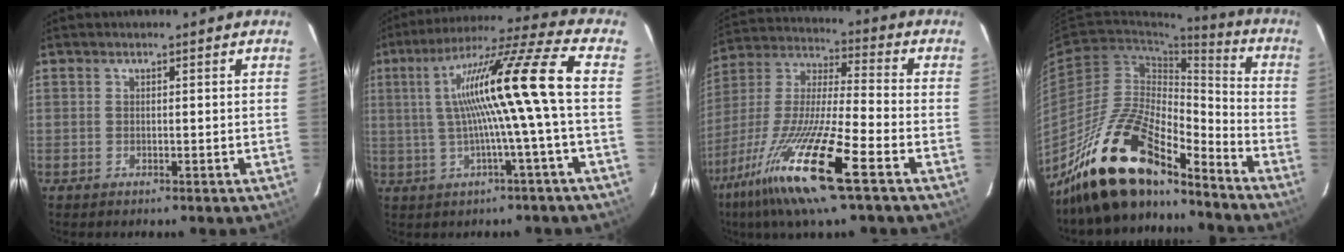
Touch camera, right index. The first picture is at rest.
{"total": 16.1, "force": [0.3, -2.1, 16.0], "torque": [-0.275, 0.014, 0.006]}
{"total": 20.6, "force": [-11.6, 1.8, 16.9], "torque": [-0.347, -0.039, -0.224]}
{"total": 19.7, "force": [-15.8, 5.8, 10.4], "torque": [-0.201, 0.000, -0.289]}